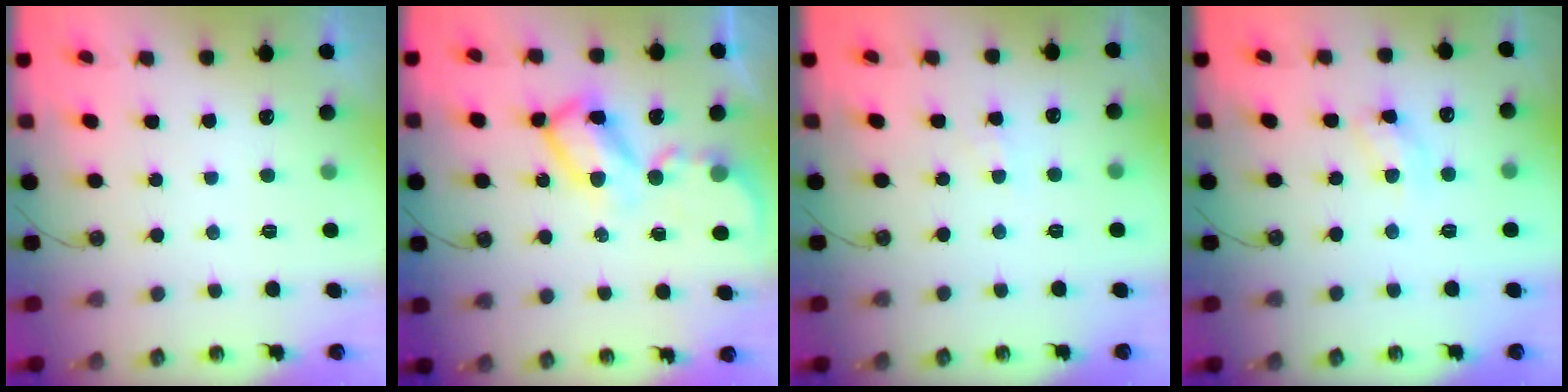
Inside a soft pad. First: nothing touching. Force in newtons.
{"total": 11.0, "press": 11.0, "slide": 1.1}
{"total": 2.5, "press": 2.5, "slide": 0.5}
{"total": 6.9, "press": 6.8, "slide": 0.6}